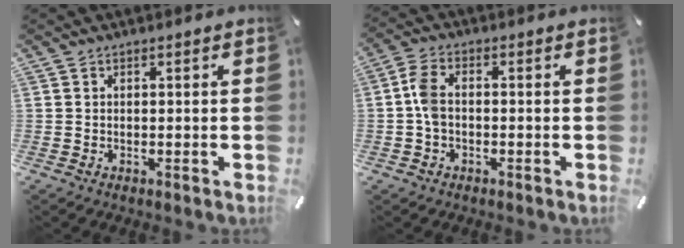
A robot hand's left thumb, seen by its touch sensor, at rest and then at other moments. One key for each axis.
{"total": 5.1, "fx": -0.5, "fy": 3.1, "fz": 4.0, "tx": -0.084, "ty": 0.005, "tz": -0.011}